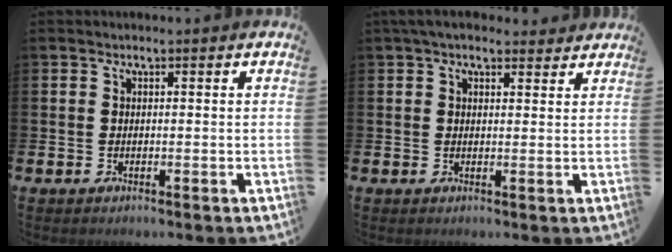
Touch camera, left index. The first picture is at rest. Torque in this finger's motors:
{"motor_torque": [1.11, -1.03, 0.27, 0.21]}